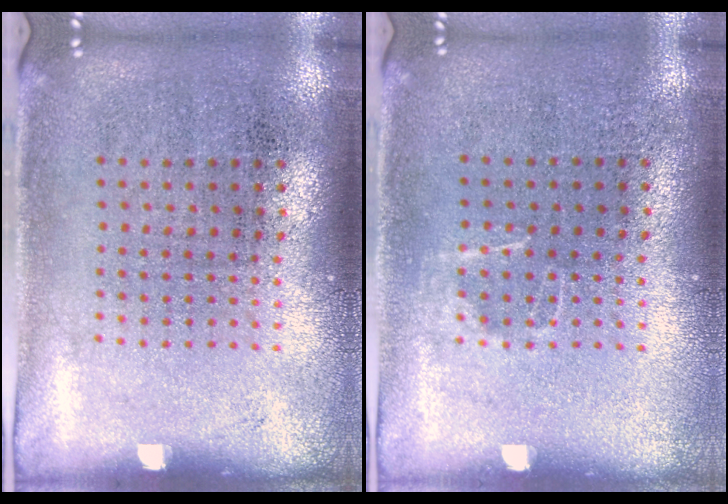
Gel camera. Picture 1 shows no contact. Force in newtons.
{"total": 0.7, "press": 0.6, "slide": 0.3}